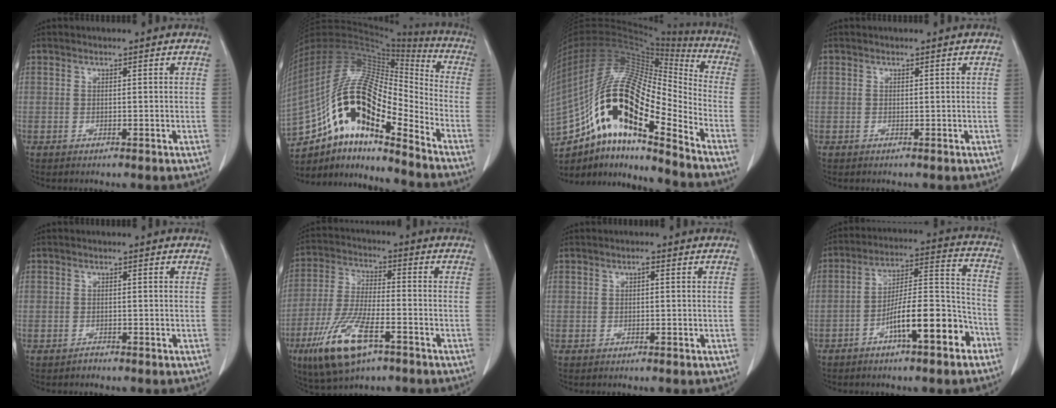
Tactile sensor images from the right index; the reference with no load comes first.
{"total": 20.8, "force": [-11.4, 5.7, 16.5], "torque": [-0.333, 0.025, -0.199]}
{"total": 25.4, "force": [-13.2, 6.1, 20.8], "torque": [-0.406, 0.010, -0.234]}
{"total": 0.0}
{"total": 0.6, "force": [-0.5, 0.3, -0.1], "torque": [0.006, 0.002, -0.009]}
{"total": 12.9, "force": [-6.7, 3.6, 10.4], "torque": [-0.218, -0.018, -0.118]}
{"total": 0.7, "force": [0.2, 0.2, 0.6], "torque": [-0.005, 0.005, 0.003]}
{"total": 13.0, "force": [-6.8, 2.1, 10.9], "torque": [-0.175, 0.020, -0.109]}